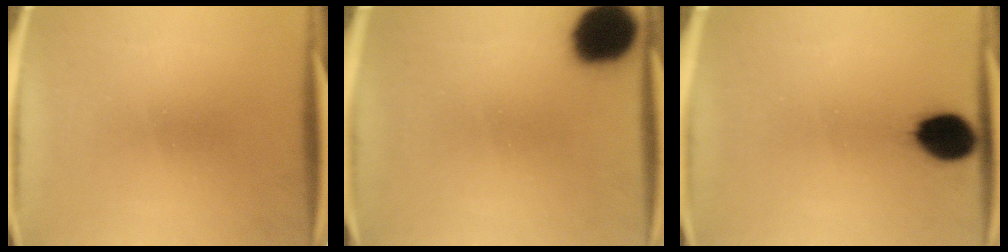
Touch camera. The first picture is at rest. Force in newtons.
{"total": 15.6}
{"total": 9.5}